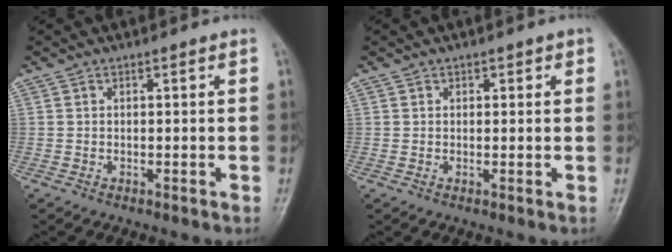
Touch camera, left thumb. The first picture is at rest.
{"total": 1.2, "force": [0.6, 1.0, 0.4], "torque": [0.010, -0.001, 0.003]}